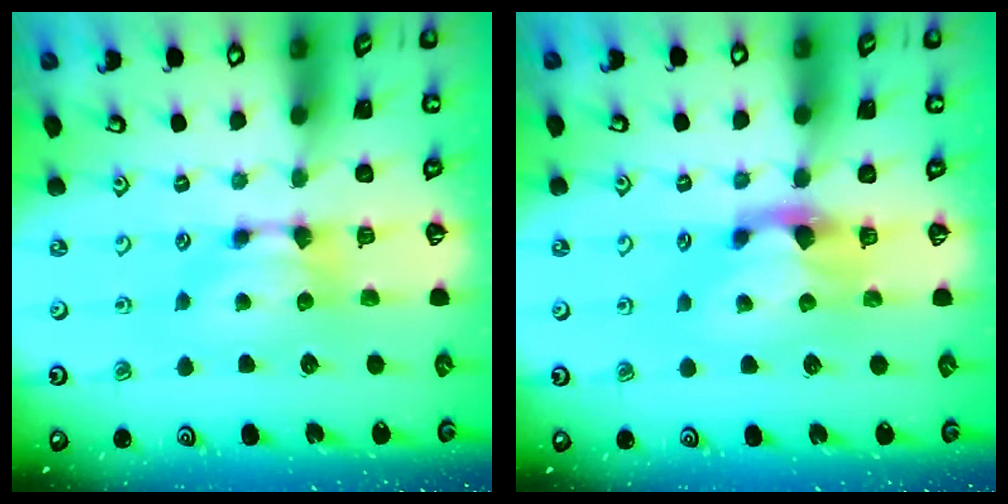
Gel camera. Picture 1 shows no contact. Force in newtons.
{"total": 2.2, "press": 1.8, "slide": 1.2}